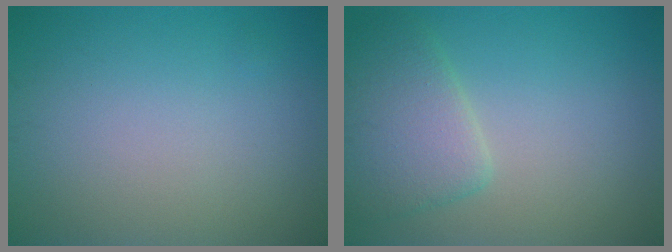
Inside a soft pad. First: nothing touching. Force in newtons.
{"total": 4.2, "press": 4.2, "slide": 0.1}